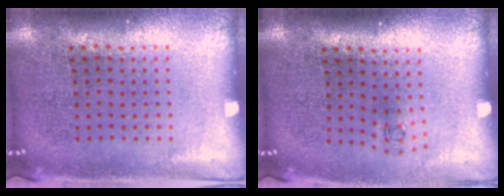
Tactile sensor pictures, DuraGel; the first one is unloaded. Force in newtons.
{"total": 0.6, "press": 0.3, "slide": 0.5}